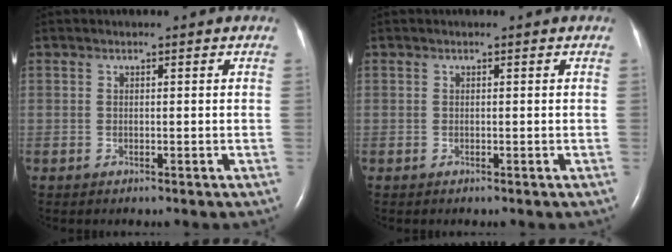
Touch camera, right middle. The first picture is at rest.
{"total": 0.0}